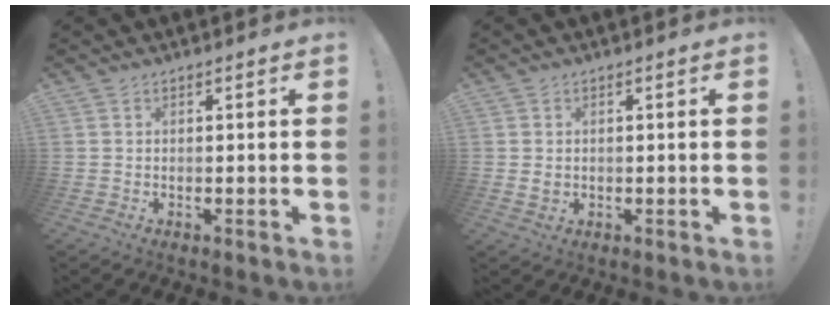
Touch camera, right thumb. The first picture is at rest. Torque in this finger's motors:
{"motor_torque": [-0.33, 0.13, -0.21, 0.26, 0.11]}